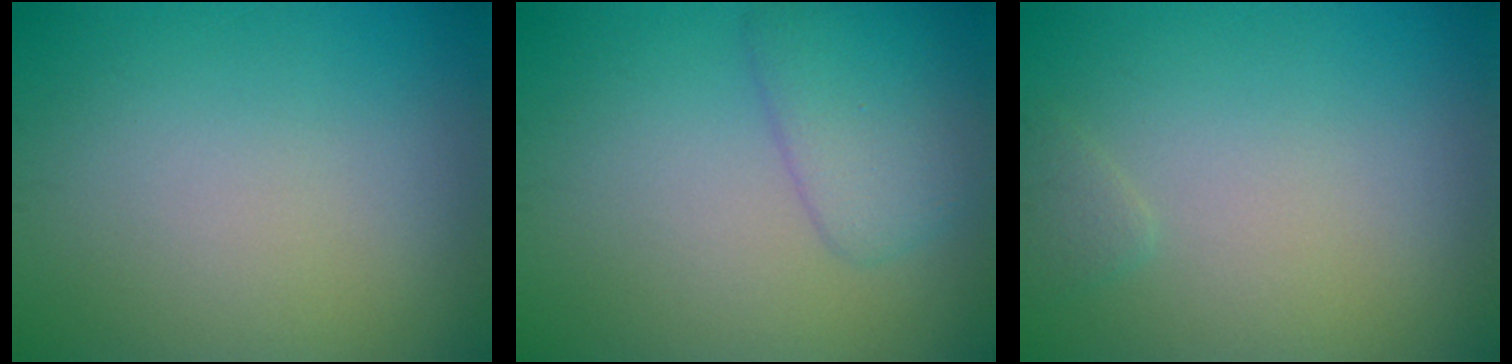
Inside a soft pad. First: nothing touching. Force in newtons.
{"total": 3.4, "press": 3.4, "slide": 0.1}
{"total": 0.9, "press": 0.9, "slide": 0.1}